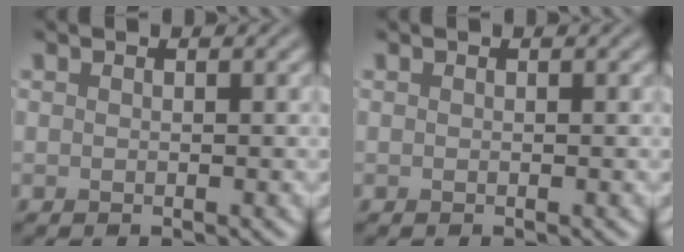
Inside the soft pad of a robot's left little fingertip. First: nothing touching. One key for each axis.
{"total": 0.0}